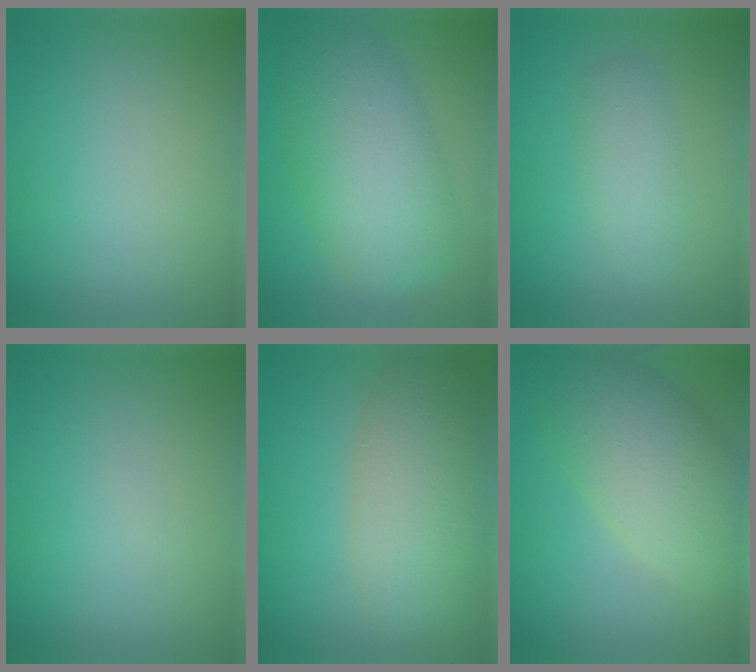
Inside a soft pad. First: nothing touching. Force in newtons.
{"total": 8.2, "press": 8.2, "slide": 0.1}
{"total": 2.2, "press": 2.2, "slide": 0.0}
{"total": 0.0}
{"total": 6.6, "press": 6.6, "slide": 0.4}
{"total": 8.0, "press": 8.0, "slide": 0.7}